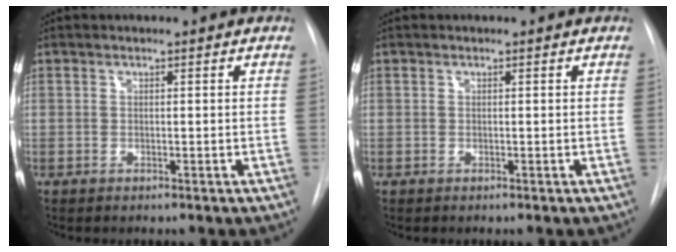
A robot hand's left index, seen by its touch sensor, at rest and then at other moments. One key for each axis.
{"total": 0.0}